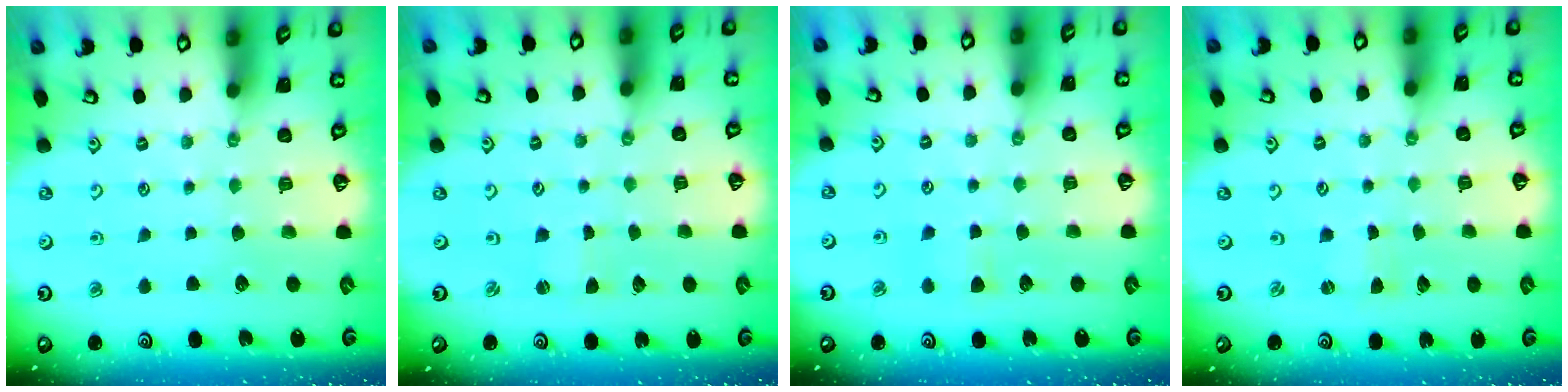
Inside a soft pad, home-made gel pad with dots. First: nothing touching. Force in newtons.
{"total": 0.5, "press": 0.5, "slide": 0.1}
{"total": 4.6, "press": 4.6, "slide": 0.3}
{"total": 0.0}